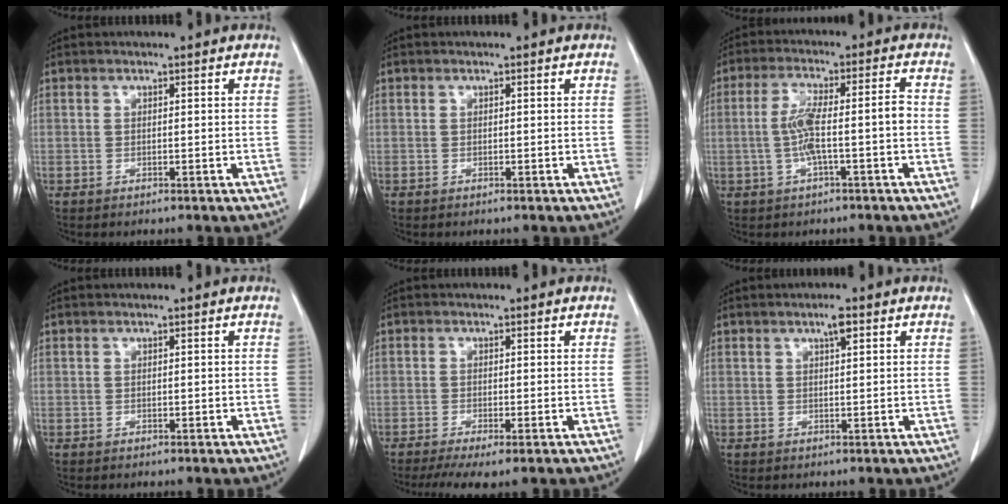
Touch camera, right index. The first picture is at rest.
{"total": 0.0}
{"total": 7.2, "force": [-1.4, 0.6, 7.0], "torque": [-0.138, 0.021, -0.023]}
{"total": 0.0}
{"total": 5.2, "force": [-3.5, 0.6, 3.8], "torque": [-0.059, -0.017, -0.056]}
{"total": 2.1, "force": [1.2, 0.2, 1.7], "torque": [-0.032, 0.002, 0.018]}